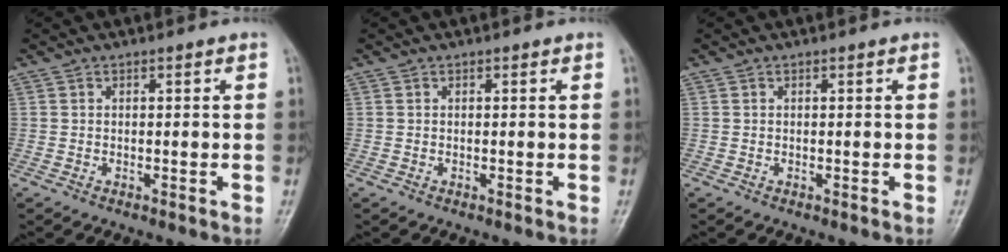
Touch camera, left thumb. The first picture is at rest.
{"total": 0.0}
{"total": 0.0}